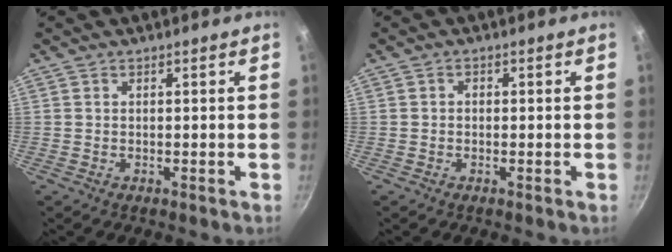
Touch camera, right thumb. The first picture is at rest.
{"total": 1.0, "force": [-0.2, 0.9, 0.5], "torque": [-0.008, 0.005, -0.003]}